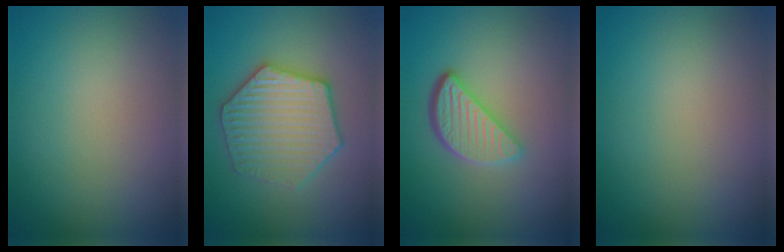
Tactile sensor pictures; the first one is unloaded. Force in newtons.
{"total": 6.1, "press": 6.1, "slide": 1.1}
{"total": 4.0, "press": 3.2, "slide": 2.4}
{"total": 0.0}